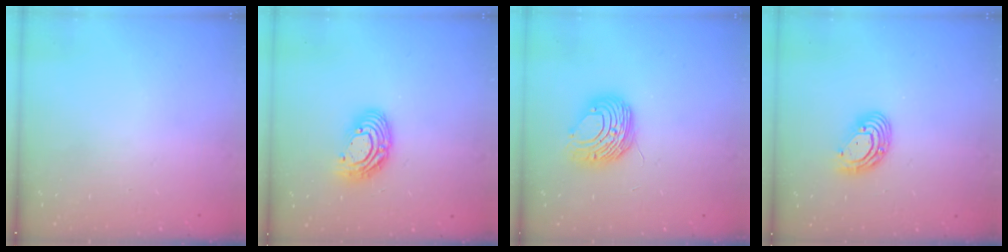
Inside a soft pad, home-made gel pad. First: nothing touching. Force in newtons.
{"total": 10.5, "press": 10.4, "slide": 0.8}
{"total": 8.9, "press": 8.9, "slide": 0.5}
{"total": 10.7, "press": 10.5, "slide": 2.2}